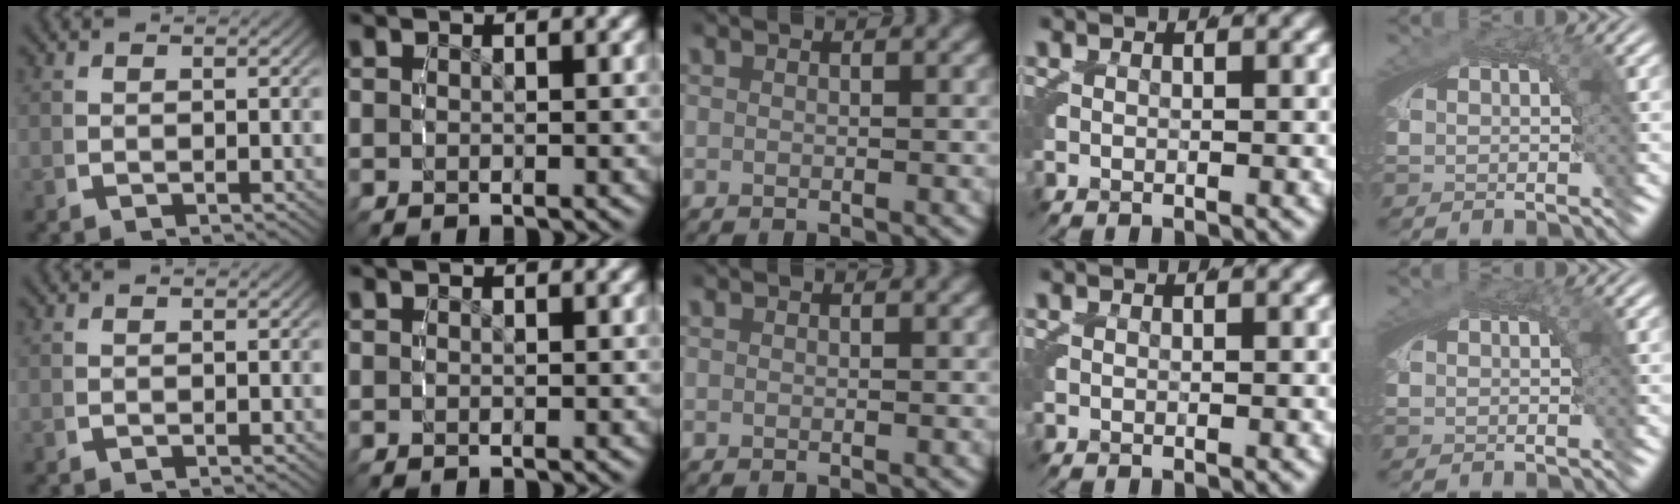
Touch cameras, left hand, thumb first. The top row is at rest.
{"little": {"total": 0.5, "force": [0.2, 0.2, 0.4], "torque": [-0.007, 0.000, 0.003]}}